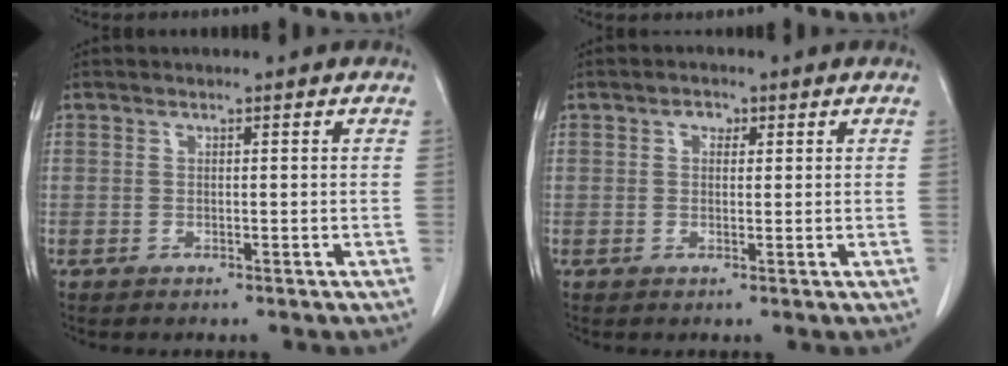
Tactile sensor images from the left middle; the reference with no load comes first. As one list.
[{"total": 1.8, "force": [0.8, 1.2, 1.0], "torque": [-0.018, 0.006, 0.011]}]